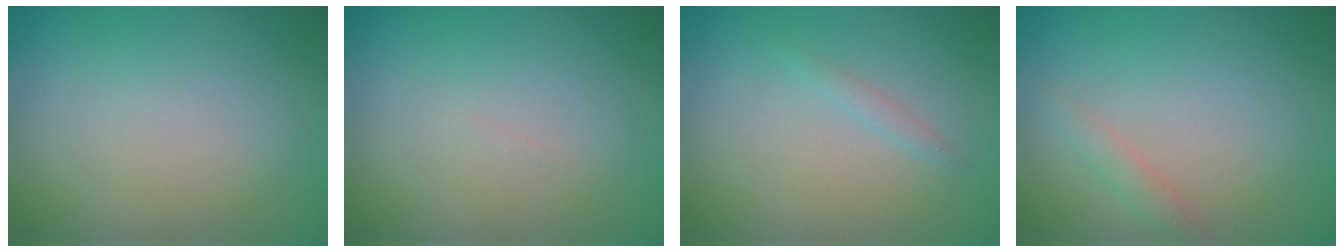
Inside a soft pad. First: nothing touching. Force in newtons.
{"total": 0.0}
{"total": 0.8, "press": 0.8, "slide": 0.1}
{"total": 1.3, "press": 1.3, "slide": 0.1}